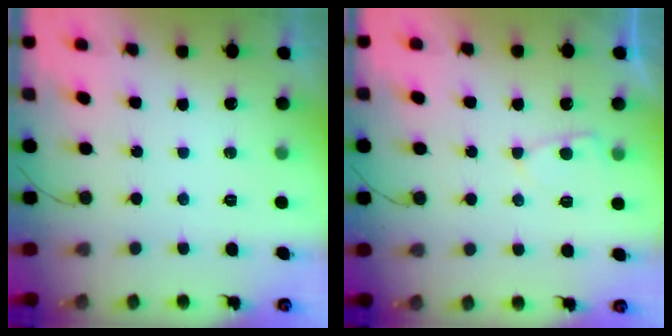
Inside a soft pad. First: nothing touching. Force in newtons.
{"total": 4.0, "press": 4.0, "slide": 0.5}